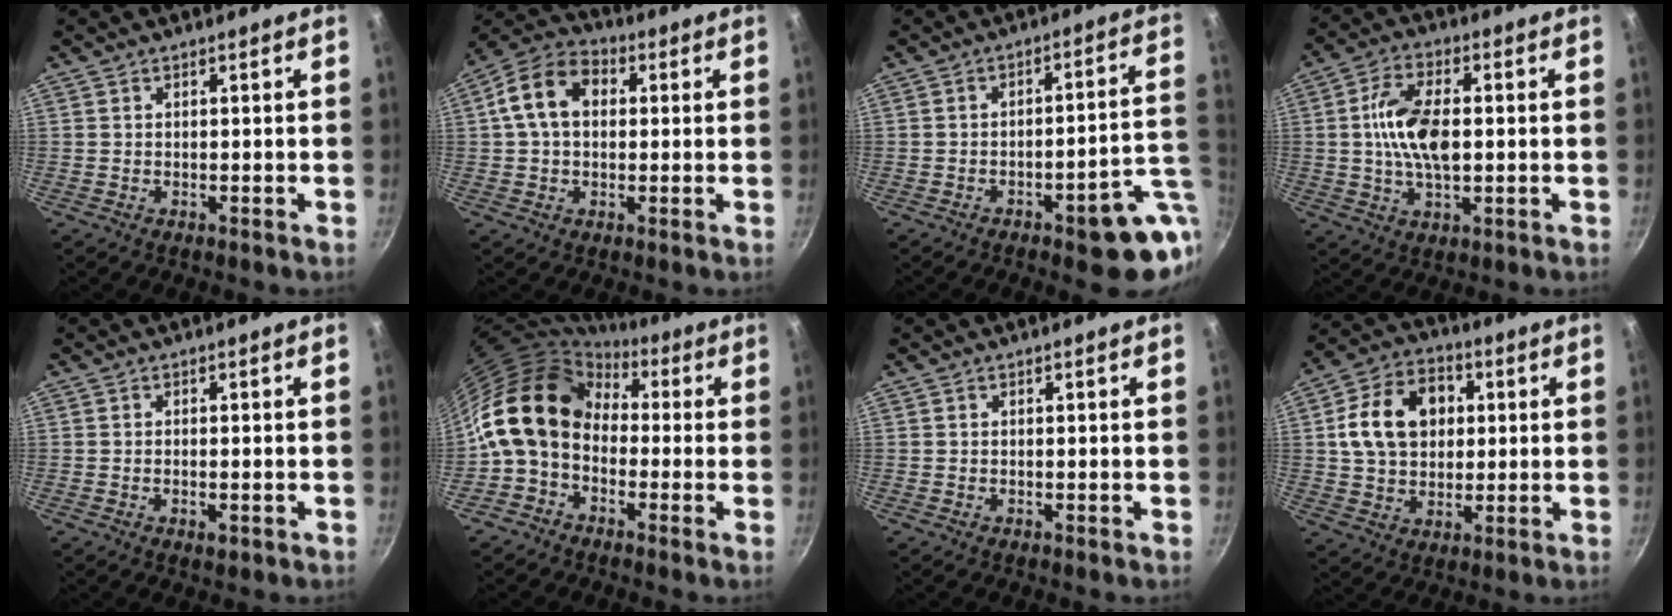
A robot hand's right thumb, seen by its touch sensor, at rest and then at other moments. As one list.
[{"total": 11.2, "force": [1.8, 8.1, 7.5], "torque": [-0.112, 0.025, 0.012]}, {"total": 12.7, "force": [-4.3, 3.9, 11.3], "torque": [-0.102, 0.030, -0.050]}, {"total": 11.5, "force": [0.5, 5.9, 9.8], "torque": [-0.178, 0.016, 0.005]}, {"total": 2.0, "force": [-0.7, 0.9, 1.7], "torque": [-0.032, -0.001, -0.012]}, {"total": 14.8, "force": [0.0, 11.3, 9.5], "torque": [-0.151, 0.040, -0.024]}, {"total": 0.0}, {"total": 14.9, "force": [2.9, 11.2, 9.4], "torque": [-0.136, 0.014, 0.041]}]